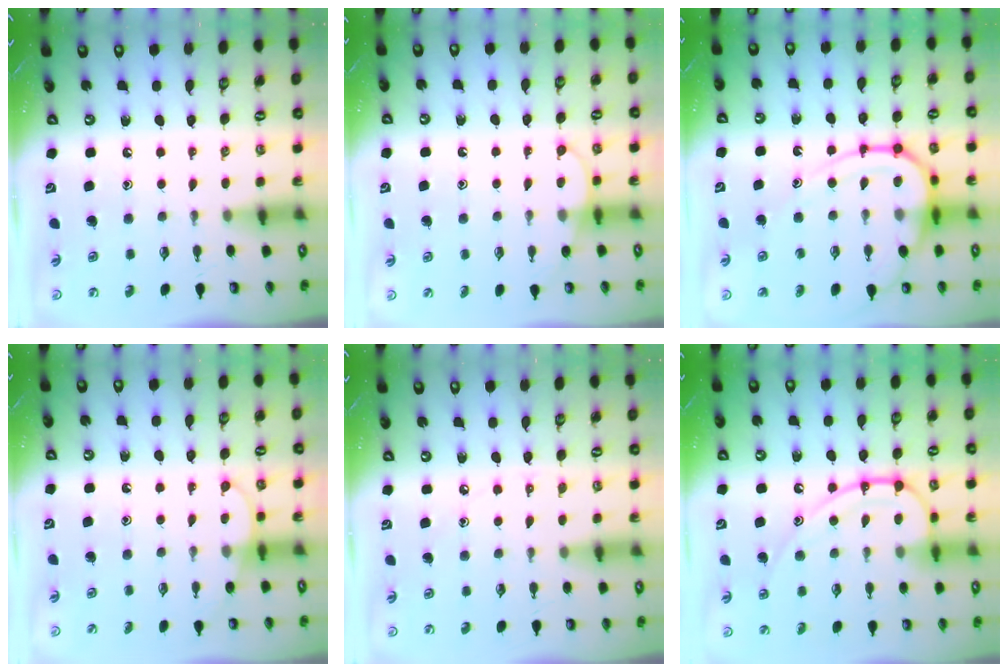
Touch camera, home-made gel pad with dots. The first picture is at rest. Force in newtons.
{"total": 5.5, "press": 5.5, "slide": 0.4}
{"total": 14.0, "press": 14.0, "slide": 1.4}
{"total": 5.5, "press": 5.5, "slide": 0.4}
{"total": 2.3, "press": 2.3, "slide": 0.3}
{"total": 13.1, "press": 13.0, "slide": 1.4}